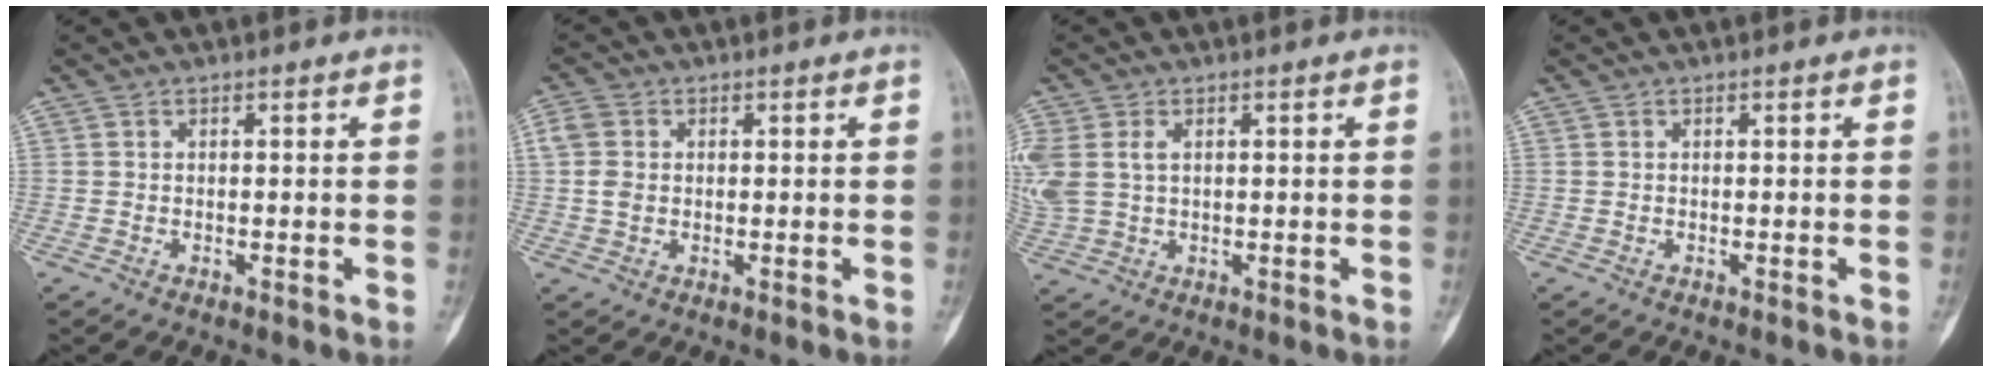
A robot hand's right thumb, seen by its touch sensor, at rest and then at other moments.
{"total": 3.9, "force": [0.5, 3.1, 2.3], "torque": [-0.052, 0.008, 0.007]}
{"total": 9.3, "force": [2.0, 6.4, 6.5], "torque": [-0.188, 0.008, 0.048]}
{"total": 0.0}